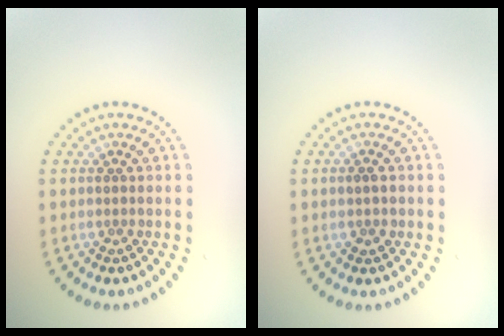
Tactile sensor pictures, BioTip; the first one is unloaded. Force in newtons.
{"total": 1.2, "press": 1.2, "slide": 0.1}